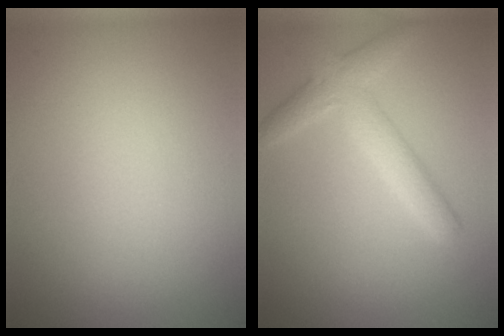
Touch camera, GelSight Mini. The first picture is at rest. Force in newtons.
{"total": 3.5, "press": 3.5, "slide": 0.1}